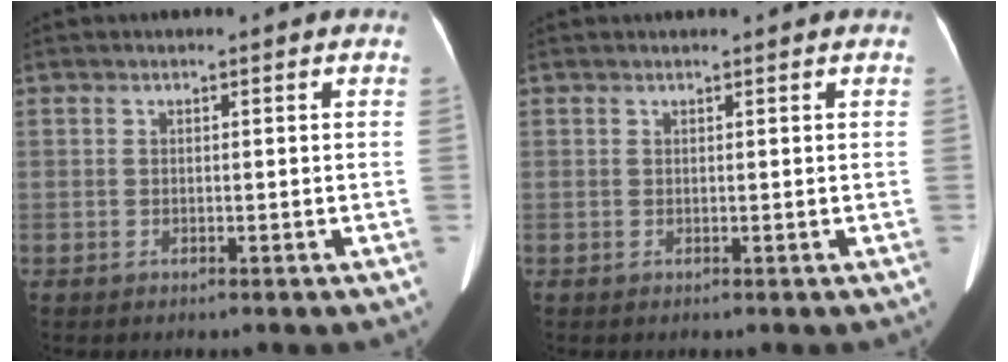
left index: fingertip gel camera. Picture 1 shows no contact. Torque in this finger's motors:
{"motor_torque": [0.29, -0.41, -0.07, 0.02]}